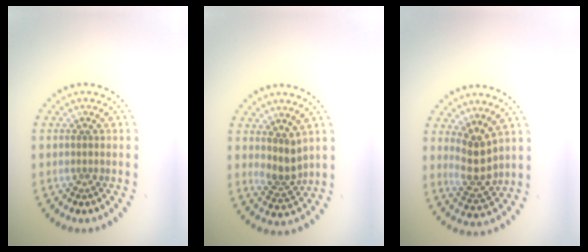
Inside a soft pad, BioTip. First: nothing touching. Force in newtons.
{"total": 2.5, "press": 1.9, "slide": 1.6}
{"total": 3.0, "press": 2.6, "slide": 1.5}